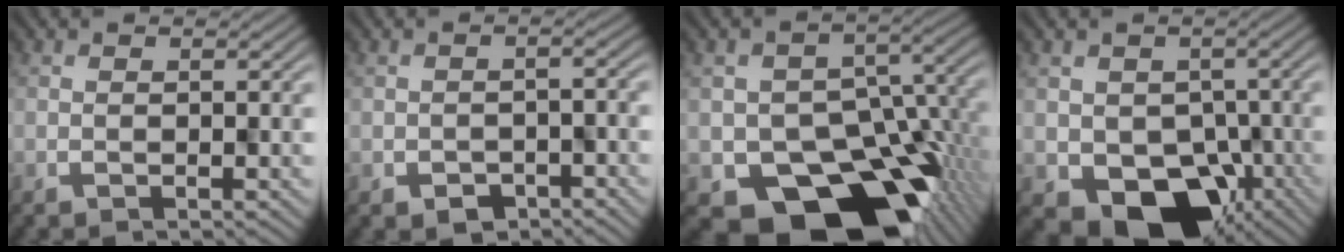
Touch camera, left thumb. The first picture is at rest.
{"total": 3.2, "force": [-2.0, 1.9, 1.6], "torque": [-0.017, -0.003, -0.028]}
{"total": 14.8, "force": [-7.1, 10.0, 8.2], "torque": [-0.103, -0.051, -0.103]}
{"total": 10.8, "force": [-4.0, 8.0, 6.0], "torque": [-0.083, -0.037, -0.049]}